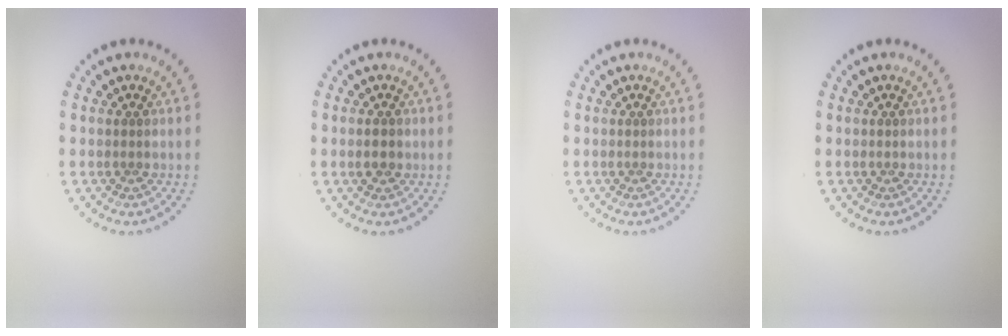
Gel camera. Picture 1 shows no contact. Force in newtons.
{"total": 1.8, "press": 1.8, "slide": 0.1}
{"total": 0.0}
{"total": 0.0}